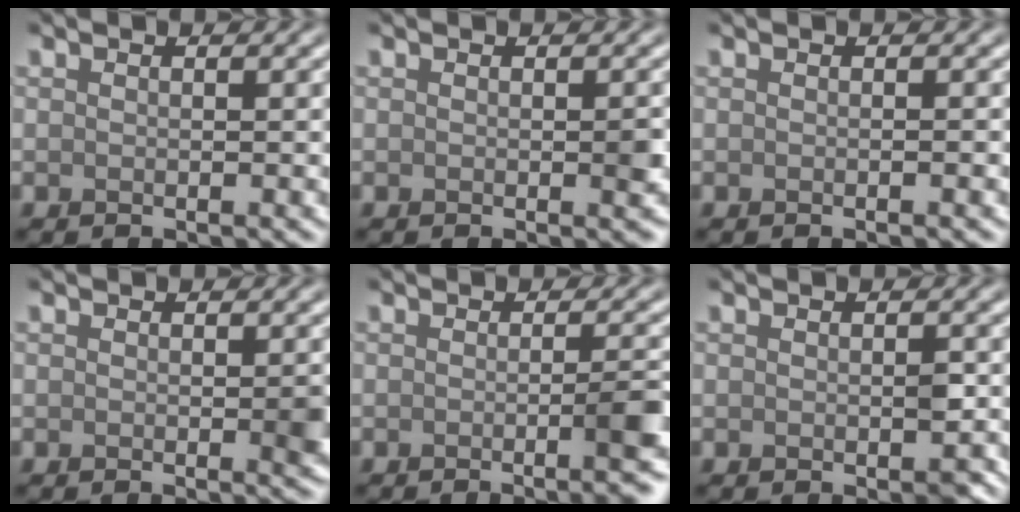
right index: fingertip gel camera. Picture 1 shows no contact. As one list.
[{"total": 1.0, "force": [-0.2, 0.2, 0.9], "torque": [-0.010, -0.003, -0.001]}, {"total": 0.5, "force": [-0.2, 0.0, 0.5], "torque": [-0.005, 0.001, -0.004]}, {"total": 1.3, "force": [-0.2, 0.2, 1.3], "torque": [-0.016, -0.005, -0.002]}, {"total": 4.0, "force": [-1.2, 0.9, 3.8], "torque": [-0.040, -0.006, -0.021]}, {"total": 1.5, "force": [-0.3, 0.8, 1.3], "torque": [-0.016, -0.003, -0.003]}]